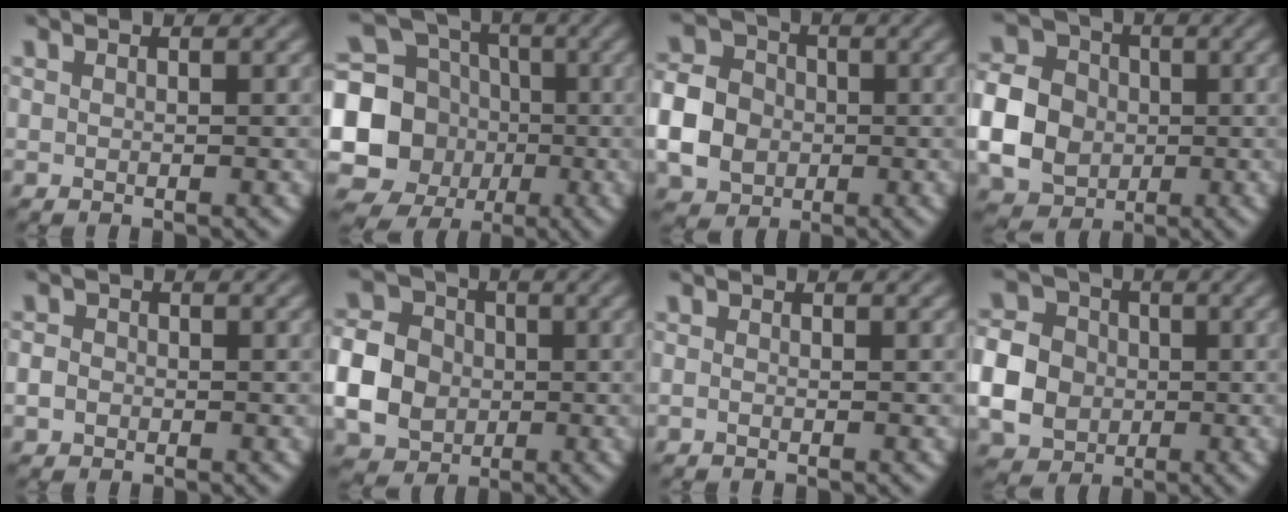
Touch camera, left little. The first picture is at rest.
{"total": 10.4, "force": [-1.7, 9.5, 3.9], "torque": [-0.094, -0.022, -0.042]}
{"total": 6.2, "force": [-1.6, 5.3, 2.9], "torque": [-0.068, 0.000, -0.040]}
{"total": 7.8, "force": [-1.5, 6.6, 3.9], "torque": [-0.093, 0.000, -0.033]}
{"total": 1.5, "force": [-0.8, 1.2, 0.3], "torque": [-0.002, -0.003, -0.022]}
{"total": 7.0, "force": [-1.5, 6.0, 3.3], "torque": [-0.078, 0.002, -0.036]}
{"total": 0.0}
{"total": 6.7, "force": [-1.5, 5.8, 3.0], "torque": [-0.071, 0.000, -0.035]}